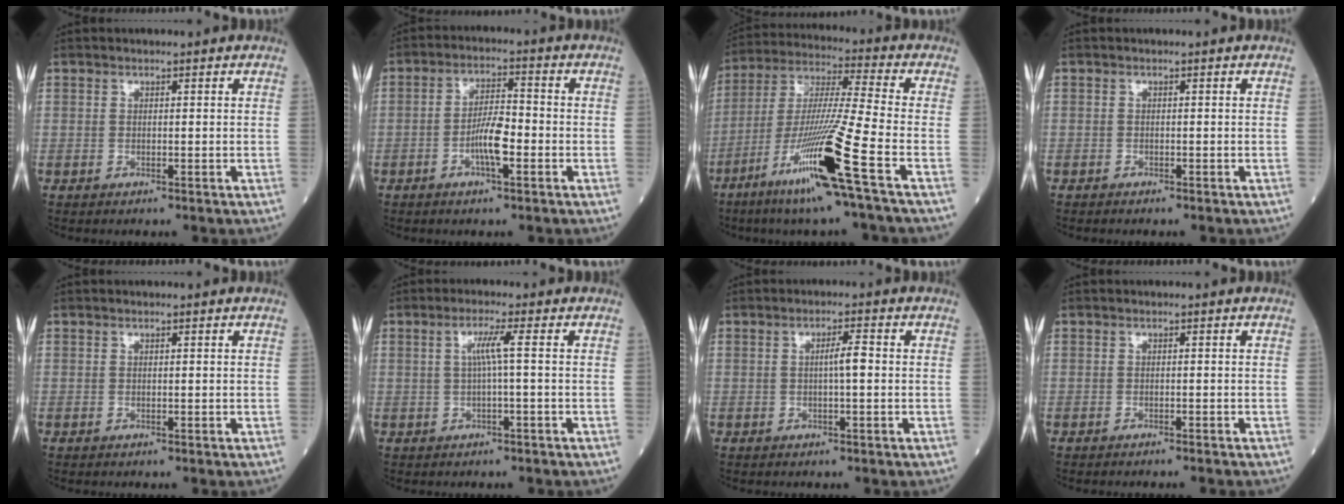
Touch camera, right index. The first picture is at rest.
{"total": 5.9, "force": [-2.0, 1.3, 5.4], "torque": [-0.103, 0.007, -0.039]}
{"total": 17.0, "force": [-8.0, -1.9, 14.9], "torque": [-0.305, -0.035, -0.152]}
{"total": 0.8, "force": [-0.7, 0.3, 0.2], "torque": [-0.006, 0.000, -0.013]}
{"total": 0.0}
{"total": 3.1, "force": [0.2, -0.6, 3.0], "torque": [-0.061, 0.005, 0.005]}
{"total": 2.9, "force": [0.1, 0.2, 2.9], "torque": [-0.050, 0.004, -0.001]}
{"total": 1.9, "force": [-1.8, -0.1, 0.6], "torque": [-0.008, 0.000, -0.022]}